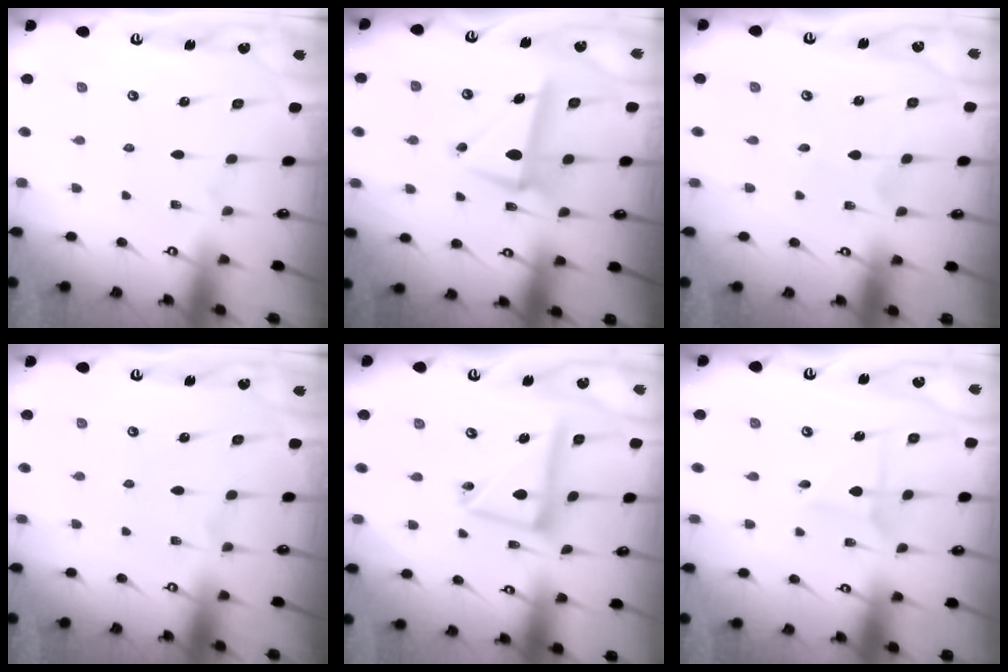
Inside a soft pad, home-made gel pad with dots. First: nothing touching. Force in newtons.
{"total": 8.3, "press": 8.2, "slide": 1.3}
{"total": 0.0}
{"total": 0.0}
{"total": 11.7, "press": 11.6, "slide": 1.2}
{"total": 3.7, "press": 3.7, "slide": 0.3}